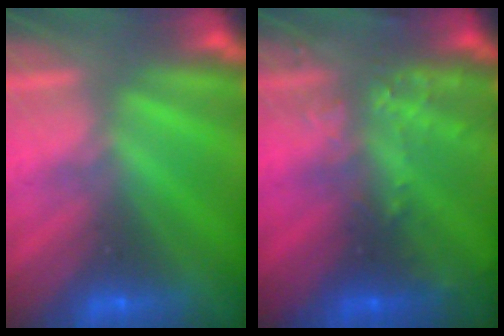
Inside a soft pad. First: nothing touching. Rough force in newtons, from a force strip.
{"total": 2.9}